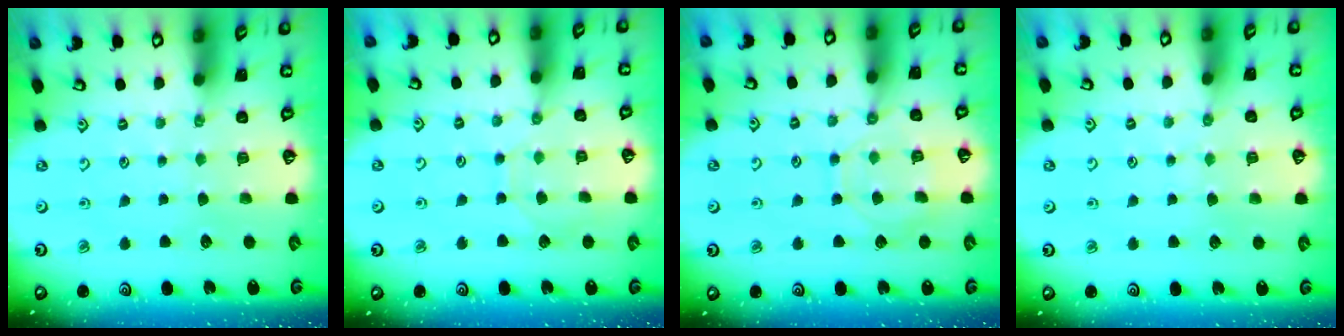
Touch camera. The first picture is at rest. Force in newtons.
{"total": 5.0, "press": 4.9, "slide": 0.4}
{"total": 9.7, "press": 9.7, "slide": 0.7}
{"total": 4.8, "press": 4.7, "slide": 0.6}